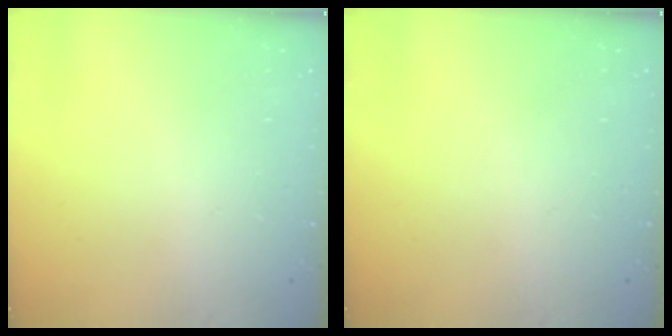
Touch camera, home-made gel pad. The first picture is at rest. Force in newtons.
{"total": 0.0}